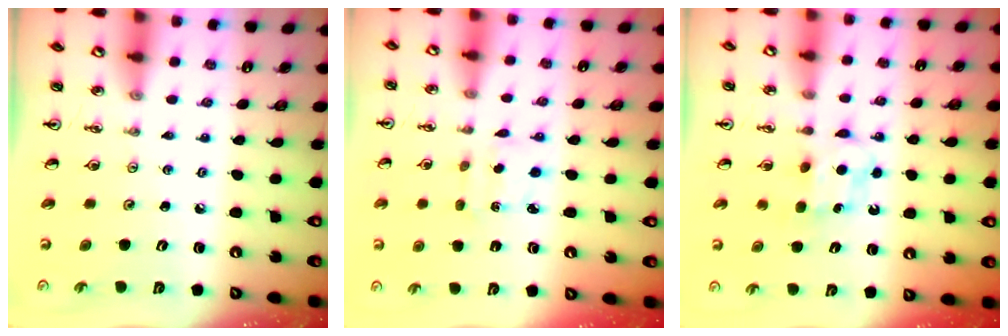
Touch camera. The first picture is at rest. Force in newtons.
{"total": 1.9, "press": 1.7, "slide": 0.8}
{"total": 6.3, "press": 6.3, "slide": 0.6}